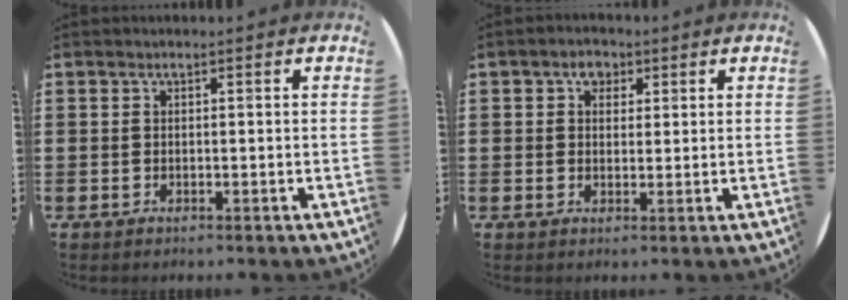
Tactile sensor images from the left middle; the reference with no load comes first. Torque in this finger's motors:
{"motor_torque": [-0.08, -0.30, 0.00, 0.03]}